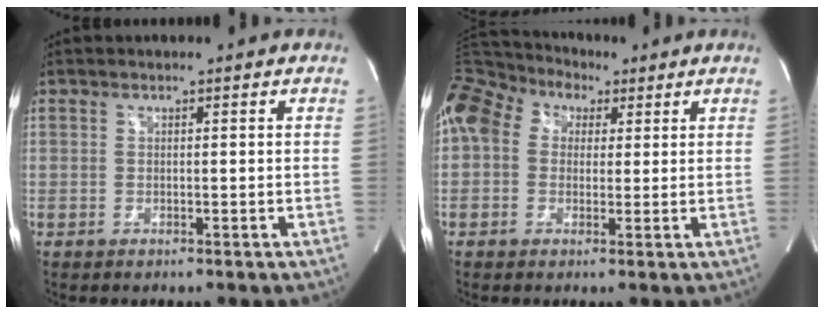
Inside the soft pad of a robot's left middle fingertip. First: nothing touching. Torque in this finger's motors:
{"motor_torque": [2.14, 0.00, 1.05, 0.21]}